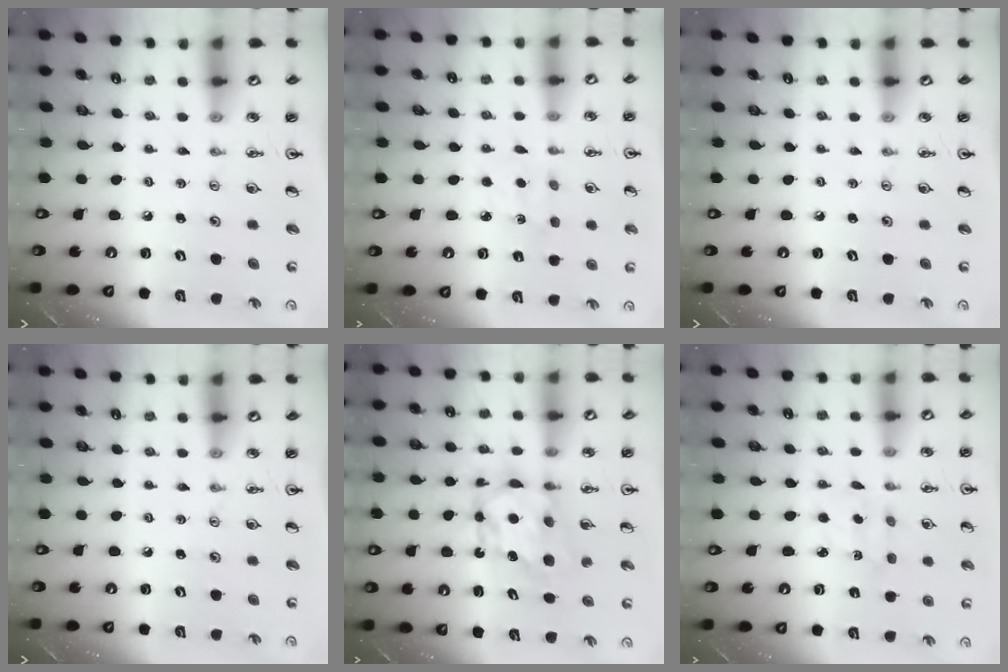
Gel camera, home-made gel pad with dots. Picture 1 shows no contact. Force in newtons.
{"total": 2.7, "press": 2.6, "slide": 0.3}
{"total": 0.0}
{"total": 0.0}
{"total": 8.1, "press": 8.1, "slide": 0.8}
{"total": 2.2, "press": 2.1, "slide": 0.7}